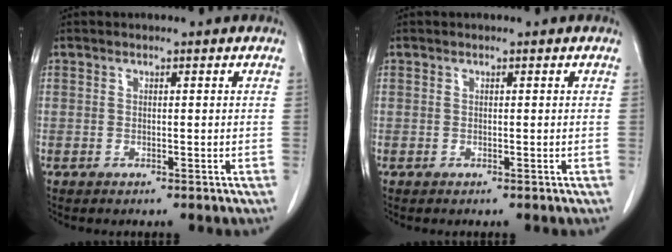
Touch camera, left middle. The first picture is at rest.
{"total": 0.0}